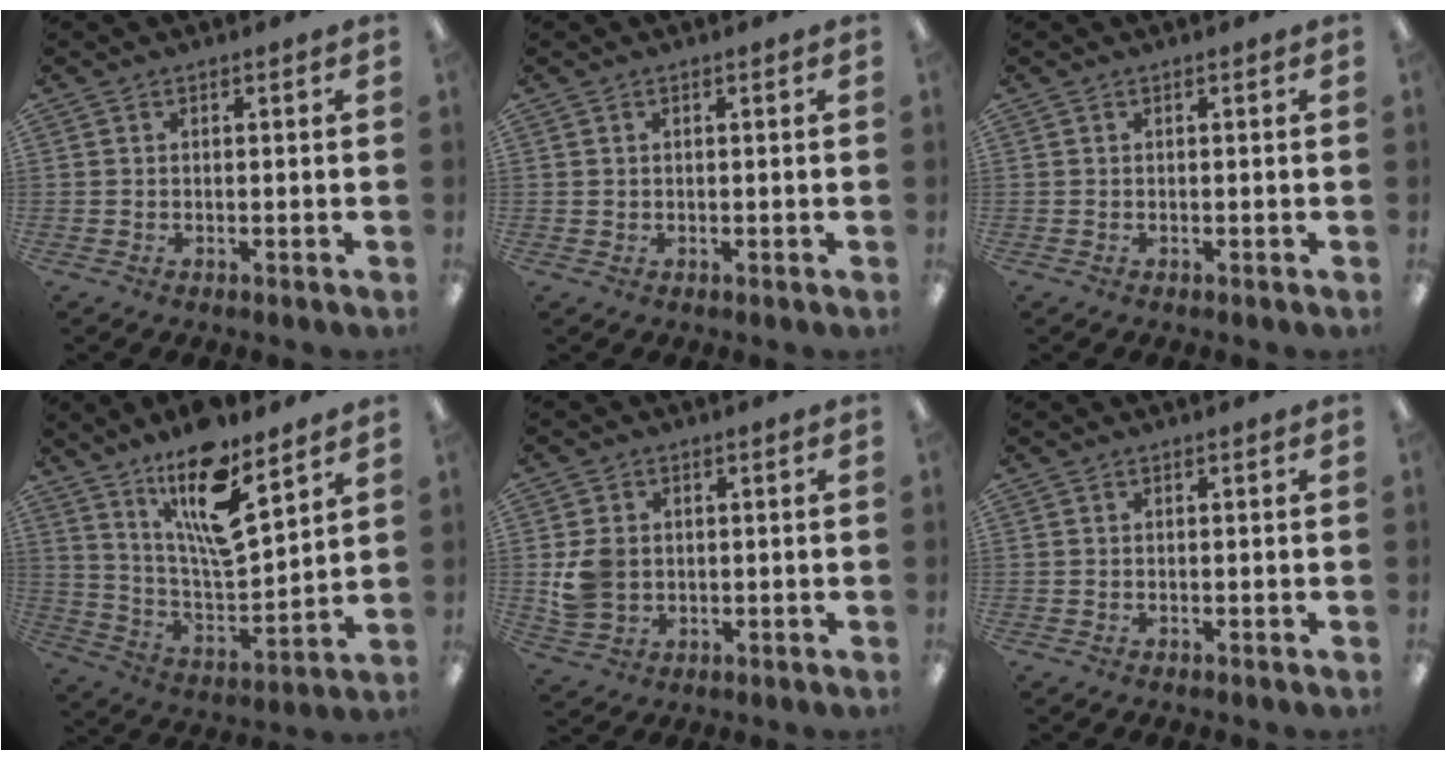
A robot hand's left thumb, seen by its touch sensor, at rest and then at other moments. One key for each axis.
{"total": 0.6, "fx": 0.3, "fy": 0.5, "fz": 0.0, "tx": 0.000, "ty": 0.004, "tz": 0.005}
{"total": 0.0}
{"total": 17.7, "fx": 12.4, "fy": 5.5, "fz": 11.5, "tx": -0.202, "ty": -0.070, "tz": 0.207}
{"total": 6.7, "fx": 0.5, "fy": 5.6, "fz": 3.6, "tx": -0.060, "ty": 0.007, "tz": 0.013}
{"total": 0.0}